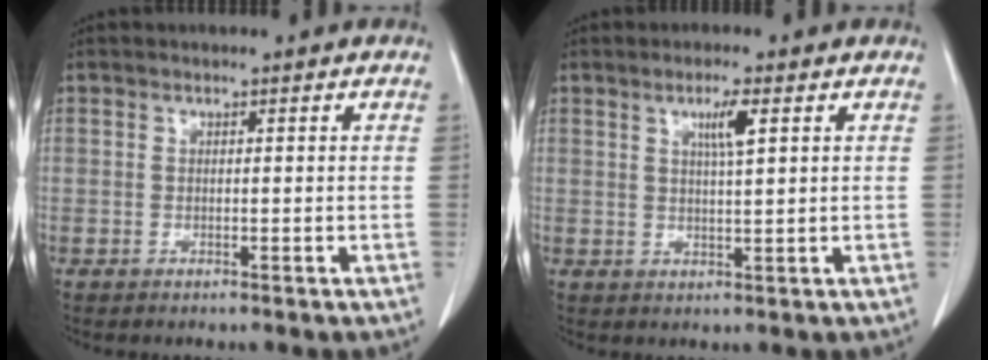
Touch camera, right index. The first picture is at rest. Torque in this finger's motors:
{"motor_torque": [0.27, 0.15, 0.10, 0.03]}